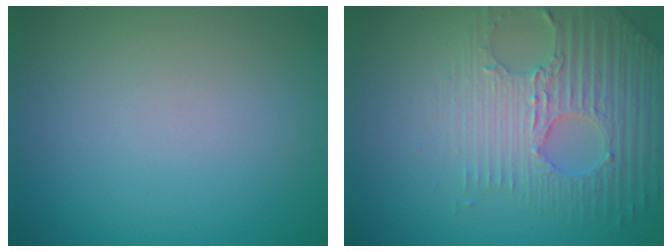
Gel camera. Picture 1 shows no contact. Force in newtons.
{"total": 4.7, "press": 4.3, "slide": 2.0}